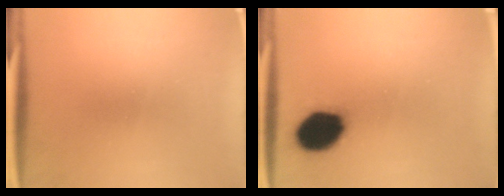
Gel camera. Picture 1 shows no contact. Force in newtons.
{"total": 13.6}